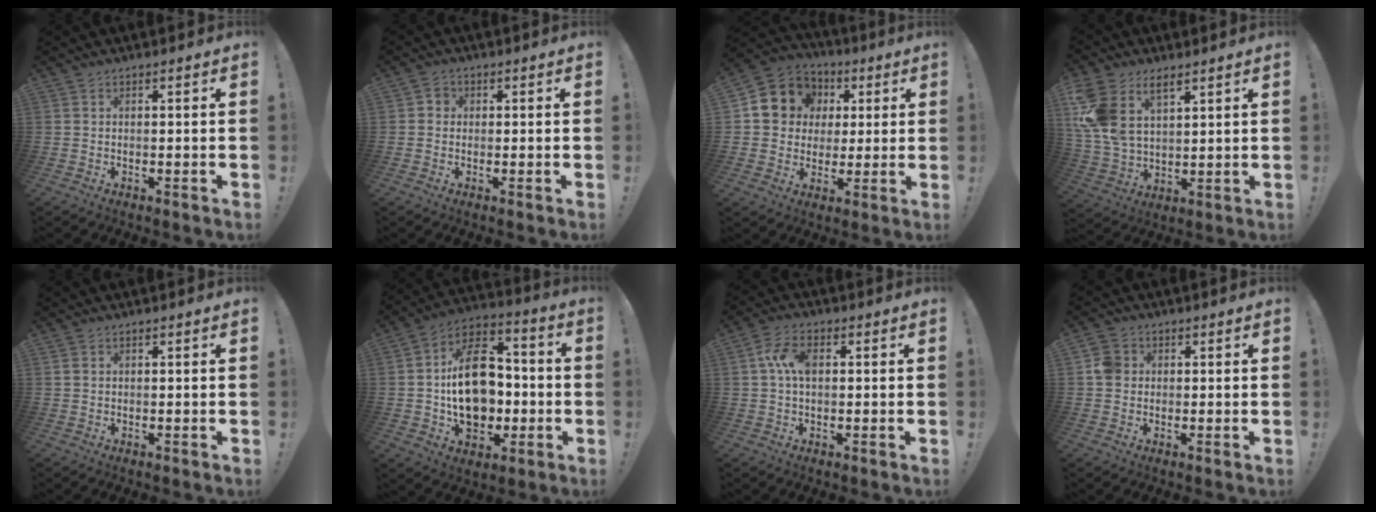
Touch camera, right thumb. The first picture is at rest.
{"total": 2.2, "force": [-0.2, 2.0, 1.0], "torque": [-0.012, 0.005, -0.006]}
{"total": 10.6, "force": [3.1, 9.7, 3.0], "torque": [-0.044, -0.014, 0.072]}
{"total": 13.4, "force": [7.0, 8.3, 7.8], "torque": [-0.165, -0.037, 0.136]}
{"total": 0.8, "force": [0.3, 0.6, 0.3], "torque": [-0.010, 0.005, 0.007]}
{"total": 21.6, "force": [-1.6, 15.2, 15.3], "torque": [-0.240, 0.020, -0.013]}
{"total": 7.4, "force": [1.1, 4.5, 5.8], "torque": [-0.107, 0.010, 0.022]}
{"total": 4.9, "force": [0.6, 4.5, 2.0], "torque": [-0.036, 0.011, 0.012]}